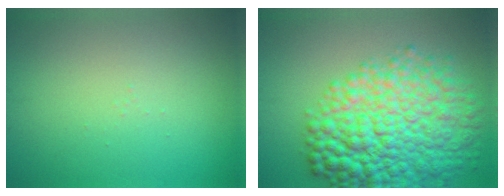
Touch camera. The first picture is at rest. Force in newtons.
{"total": 11.5, "press": 11.5, "slide": 0.2}